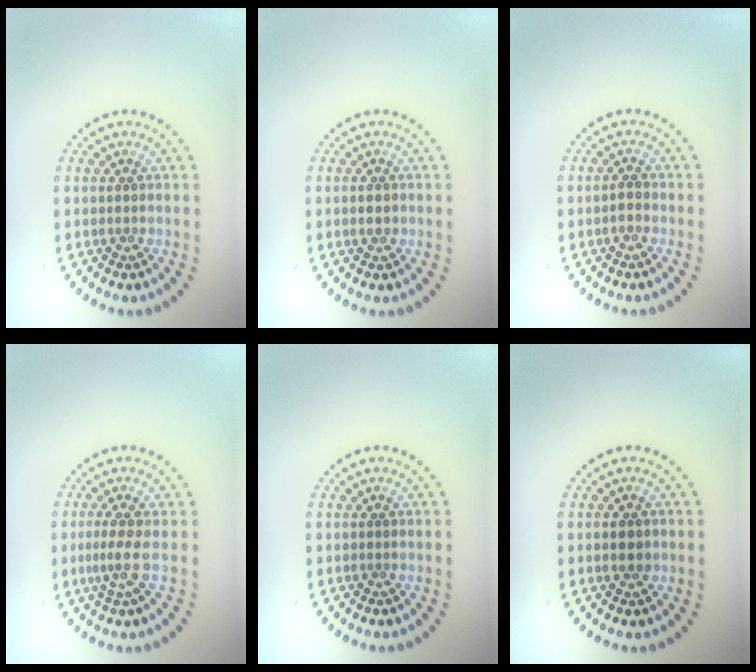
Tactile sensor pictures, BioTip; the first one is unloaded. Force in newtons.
{"total": 1.1, "press": 1.1, "slide": 0.1}
{"total": 0.8, "press": 0.8, "slide": 0.3}
{"total": 2.1, "press": 1.5, "slide": 1.5}
{"total": 0.0}
{"total": 1.3, "press": 1.3, "slide": 0.1}